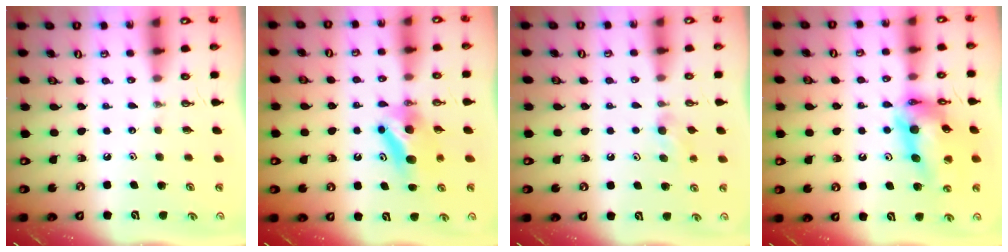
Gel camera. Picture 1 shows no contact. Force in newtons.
{"total": 8.0, "press": 5.9, "slide": 5.4}
{"total": 5.4, "press": 5.2, "slide": 1.4}
{"total": 16.9, "press": 16.9, "slide": 1.4}